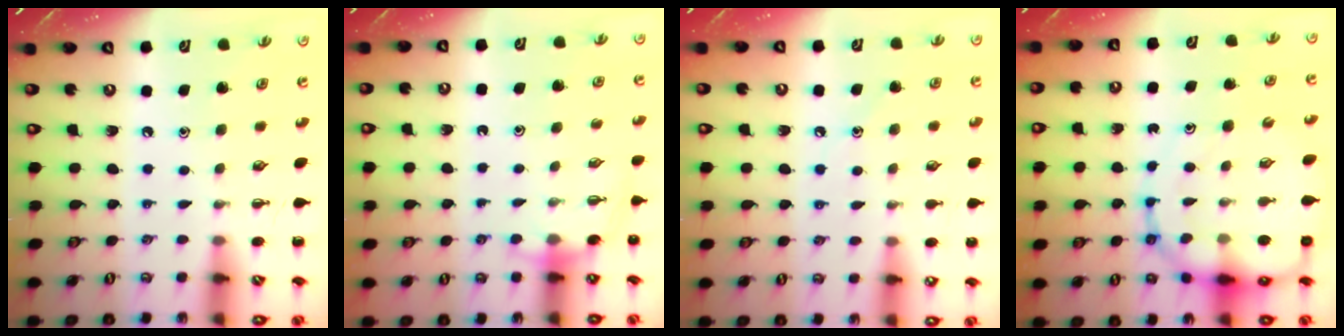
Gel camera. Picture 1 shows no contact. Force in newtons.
{"total": 5.6, "press": 5.5, "slide": 1.0}
{"total": 7.5, "press": 7.3, "slide": 2.0}
{"total": 15.5, "press": 15.0, "slide": 3.8}